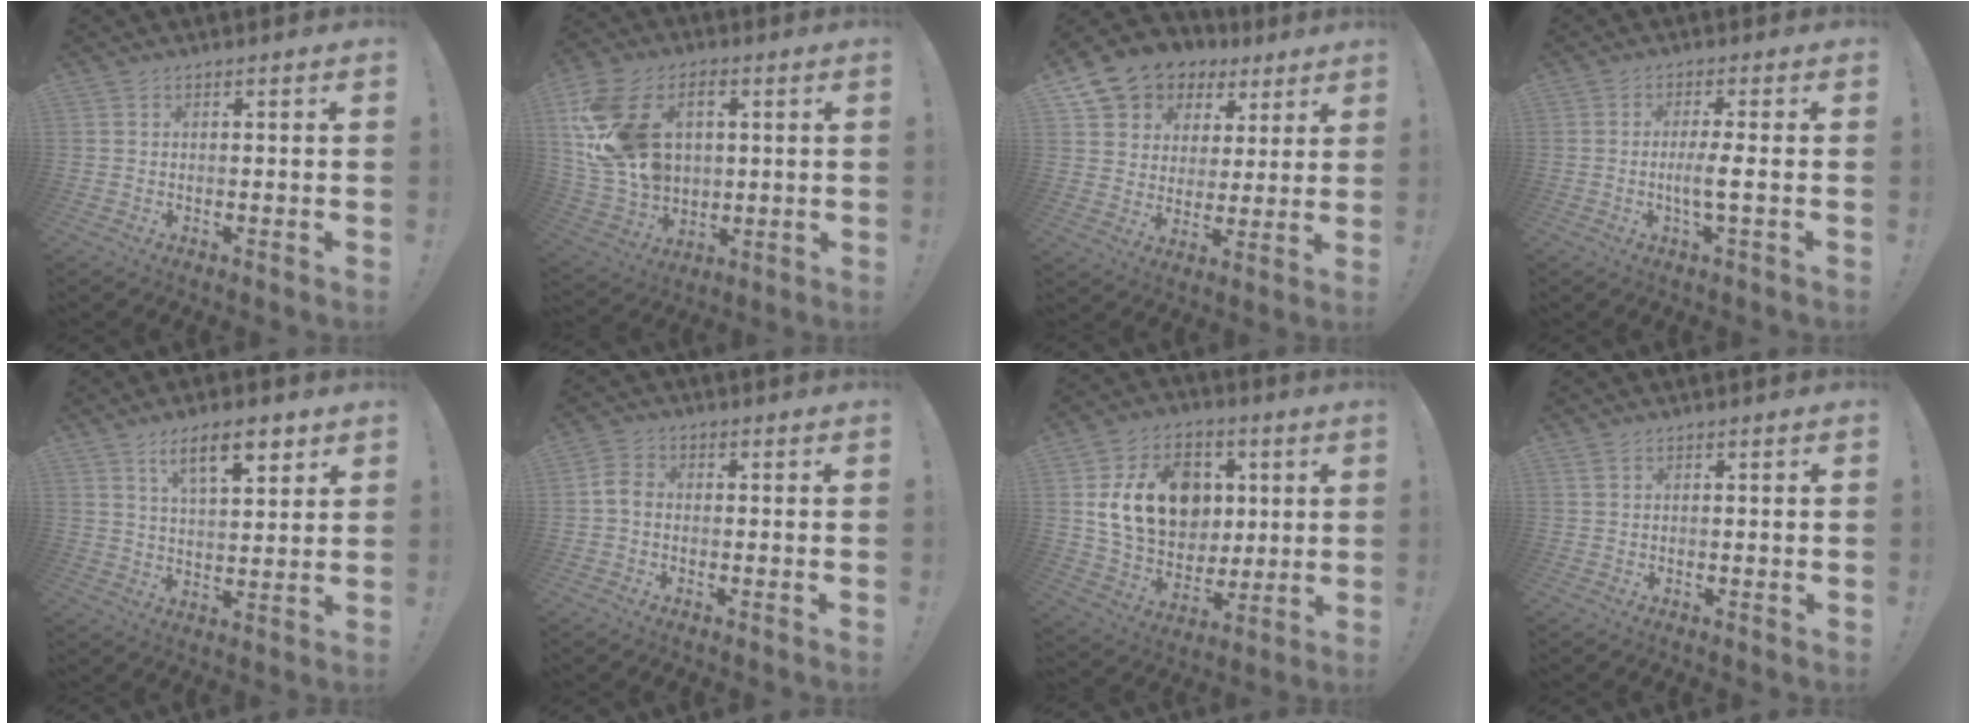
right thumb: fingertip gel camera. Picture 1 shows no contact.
{"total": 20.6, "force": [5.4, 14.8, 13.2], "torque": [-0.255, -0.018, 0.107]}
{"total": 10.7, "force": [6.4, 8.1, 2.6], "torque": [-0.042, -0.049, 0.129]}
{"total": 5.3, "force": [-1.0, 0.4, 5.2], "torque": [-0.099, -0.002, -0.020]}
{"total": 11.2, "force": [6.3, 4.2, 8.3], "torque": [-0.126, -0.018, 0.107]}
{"total": 4.0, "force": [-0.8, 3.0, 2.6], "torque": [-0.051, 0.013, -0.013]}
{"total": 19.8, "force": [4.7, 15.7, 11.1], "torque": [-0.179, -0.006, 0.107]}
{"total": 0.9, "force": [0.4, -0.2, 0.8], "torque": [-0.022, 0.001, 0.007]}